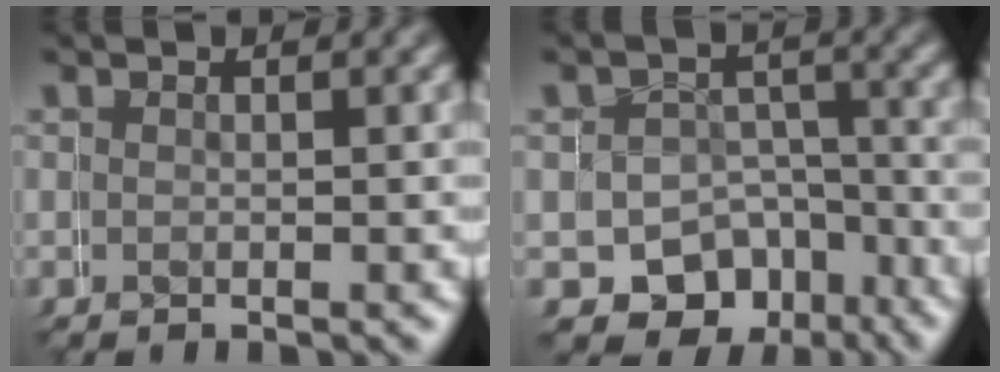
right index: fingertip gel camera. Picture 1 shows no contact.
{"total": 8.3, "force": [-3.8, 7.4, 0.1], "torque": [0.004, -0.041, -0.054]}